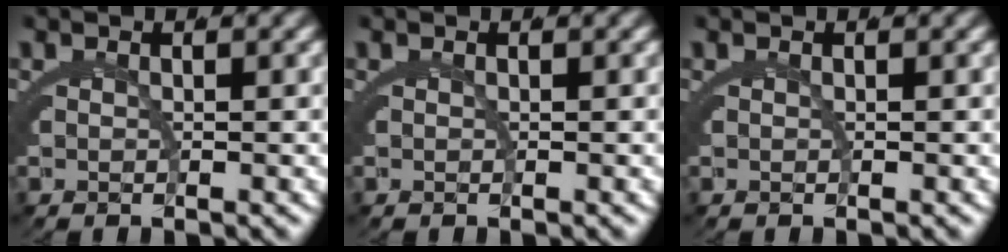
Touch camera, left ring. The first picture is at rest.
{"total": 0.0}
{"total": 0.0}